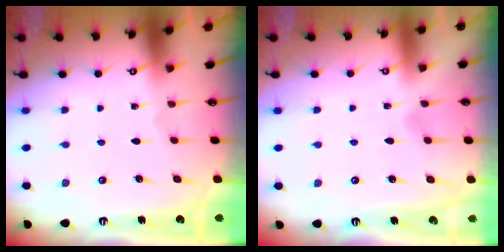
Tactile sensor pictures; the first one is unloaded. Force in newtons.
{"total": 3.7, "press": 3.7, "slide": 0.2}